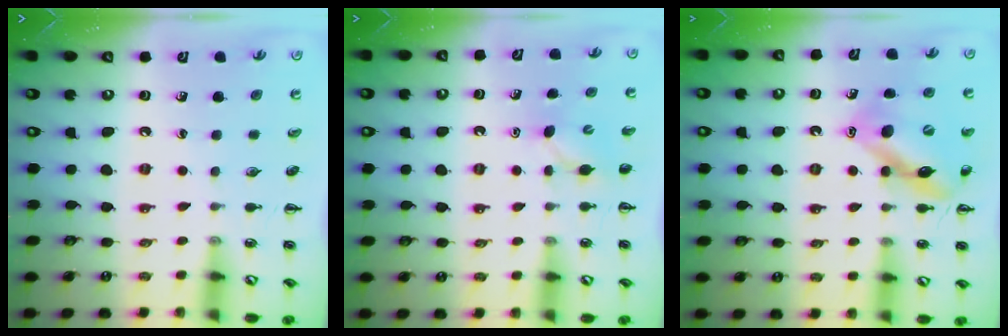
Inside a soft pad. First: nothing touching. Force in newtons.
{"total": 3.5, "press": 3.4, "slide": 0.8}
{"total": 12.6, "press": 12.2, "slide": 3.1}